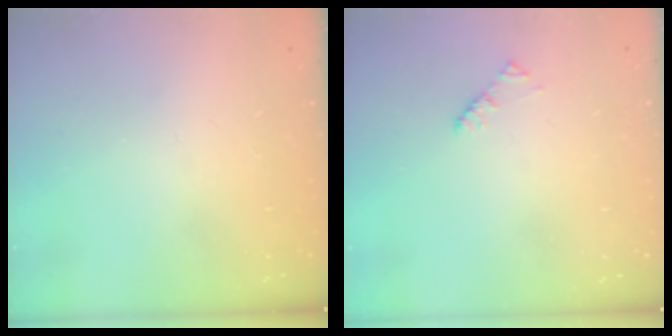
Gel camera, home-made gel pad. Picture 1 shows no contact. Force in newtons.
{"total": 1.9, "press": 1.9, "slide": 0.3}